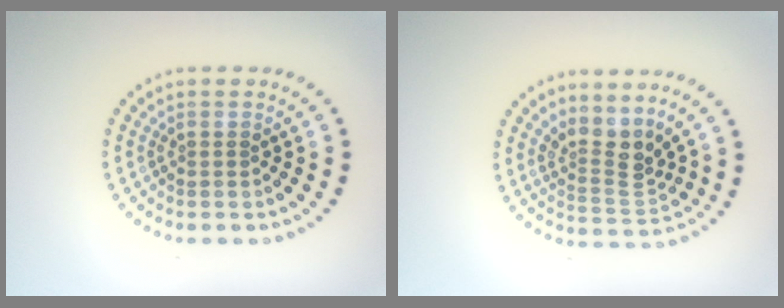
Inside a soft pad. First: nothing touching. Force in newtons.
{"total": 3.2, "press": 2.2, "slide": 2.3}